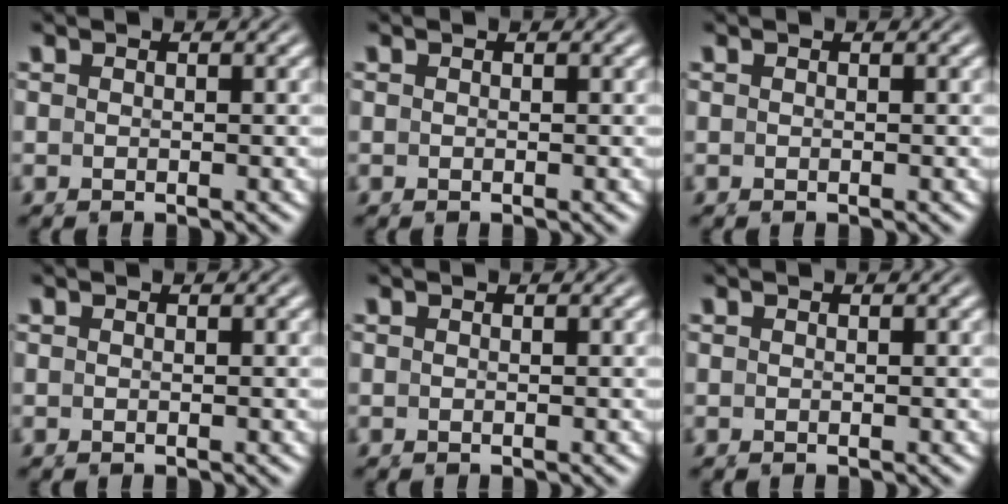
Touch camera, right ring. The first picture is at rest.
{"total": 0.0}
{"total": 0.0}
{"total": 0.0}
{"total": 0.0}
{"total": 0.0}